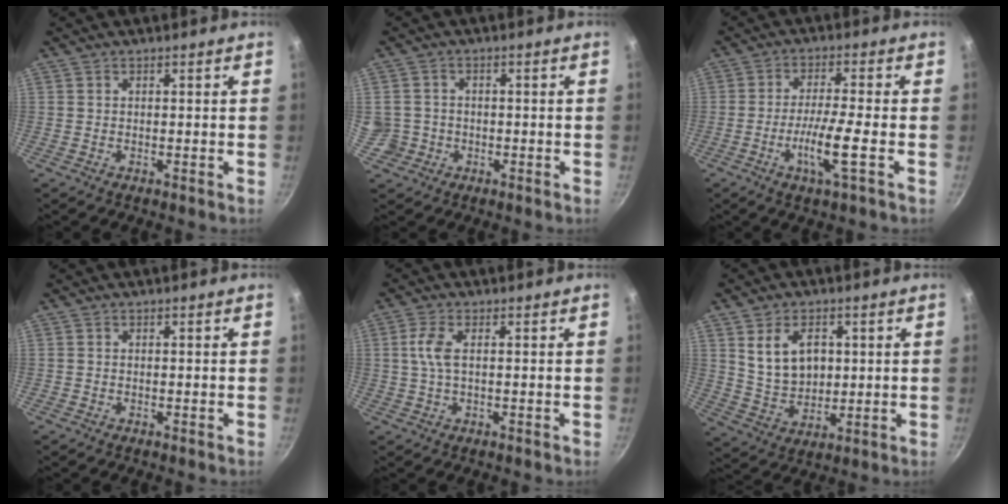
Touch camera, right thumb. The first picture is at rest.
{"total": 5.9, "force": [-0.9, 5.6, 1.5], "torque": [-0.022, 0.016, -0.006]}
{"total": 7.8, "force": [-2.7, 0.3, 7.3], "torque": [-0.142, 0.011, -0.054]}
{"total": 0.0}
{"total": 4.1, "force": [0.5, 1.7, 3.7], "torque": [-0.089, 0.006, 0.008]}
{"total": 10.3, "force": [2.7, 7.3, 6.8], "torque": [-0.096, -0.016, 0.061]}